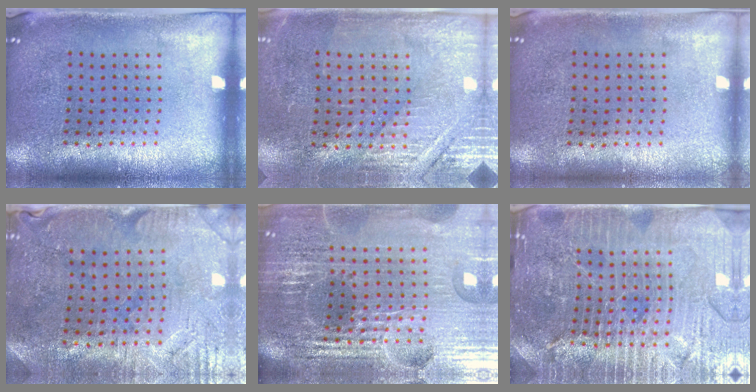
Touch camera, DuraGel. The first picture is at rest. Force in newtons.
{"total": 2.8, "press": 2.8, "slide": 0.4}
{"total": 0.0}
{"total": 0.8, "press": 0.6, "slide": 0.5}
{"total": 6.8, "press": 5.9, "slide": 3.4}
{"total": 5.0, "press": 4.6, "slide": 1.9}